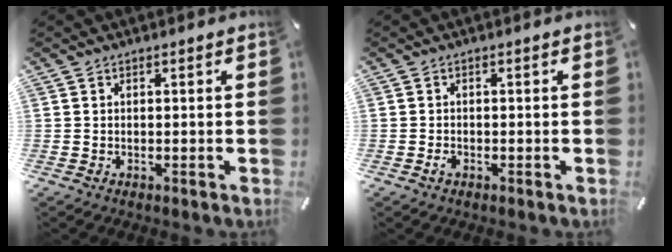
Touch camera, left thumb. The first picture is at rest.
{"total": 1.3, "force": [-0.7, 0.7, 0.8], "torque": [-0.016, 0.003, -0.014]}